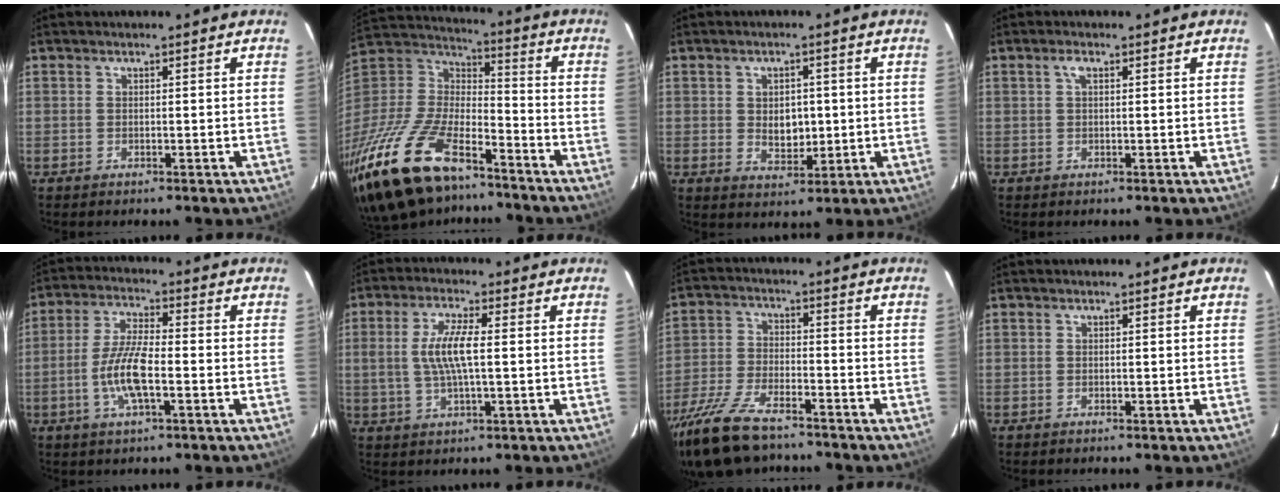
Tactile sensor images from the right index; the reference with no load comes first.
{"total": 30.4, "force": [-21.0, 12.9, 17.8], "torque": [-0.386, -0.031, -0.354]}
{"total": 5.1, "force": [0.1, 3.7, 3.5], "torque": [-0.057, -0.002, 0.009]}
{"total": 1.4, "force": [0.5, 0.5, 1.1], "torque": [-0.023, 0.005, 0.008]}
{"total": 8.7, "force": [-2.6, 2.2, 7.9], "torque": [-0.165, 0.001, -0.053]}
{"total": 7.5, "force": [0.3, 1.9, 7.2], "torque": [-0.142, 0.002, 0.009]}
{"total": 16.0, "force": [-12.8, 5.4, 8.1], "torque": [-0.184, -0.031, -0.236]}
{"total": 0.0}